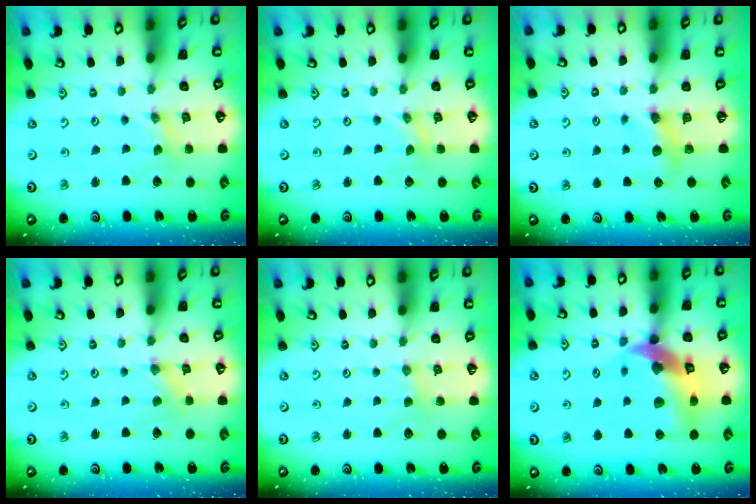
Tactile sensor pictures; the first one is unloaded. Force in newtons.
{"total": 0.0}
{"total": 5.8, "press": 5.8, "slide": 0.1}
{"total": 0.0}
{"total": 1.5, "press": 1.5, "slide": 0.3}
{"total": 16.4, "press": 16.2, "slide": 2.3}